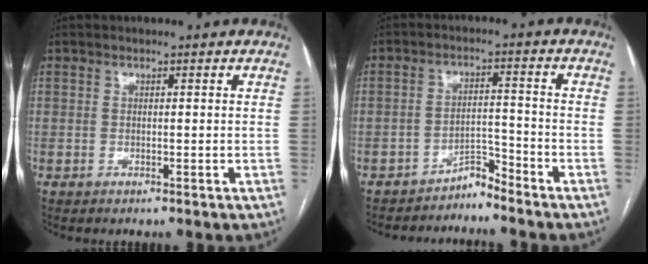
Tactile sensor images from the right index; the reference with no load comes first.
{"total": 3.3, "force": [-3.3, 0.1, 0.0], "torque": [0.010, 0.000, -0.057]}